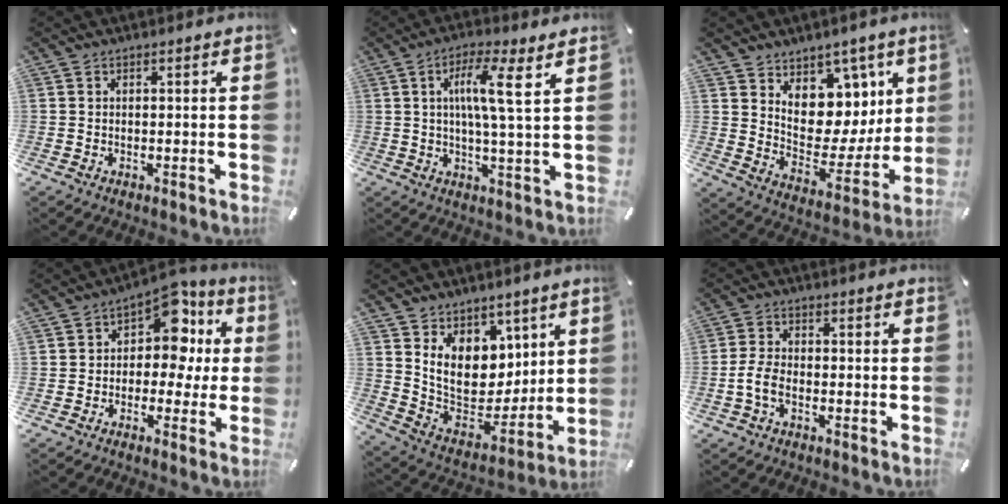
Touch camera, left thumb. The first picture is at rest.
{"total": 10.0, "force": [3.1, 0.7, 9.4], "torque": [-0.170, 0.001, 0.043]}
{"total": 10.3, "force": [5.0, 8.5, 2.8], "torque": [-0.016, -0.082, 0.096]}
{"total": 11.5, "force": [3.4, 7.6, 7.9], "torque": [-0.107, -0.020, 0.056]}
{"total": 13.0, "force": [5.1, 10.7, 5.3], "torque": [-0.092, -0.062, 0.105]}
{"total": 4.9, "force": [-1.8, 2.8, 3.6], "torque": [-0.079, 0.005, -0.035]}